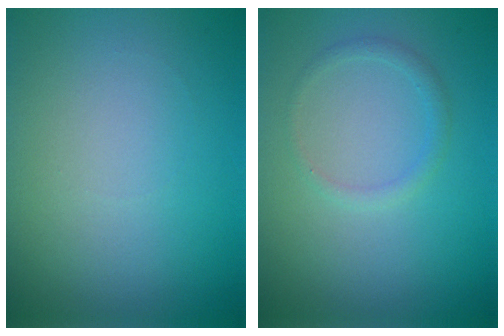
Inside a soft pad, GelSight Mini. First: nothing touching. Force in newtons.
{"total": 1.2, "press": 1.2, "slide": 0.1}